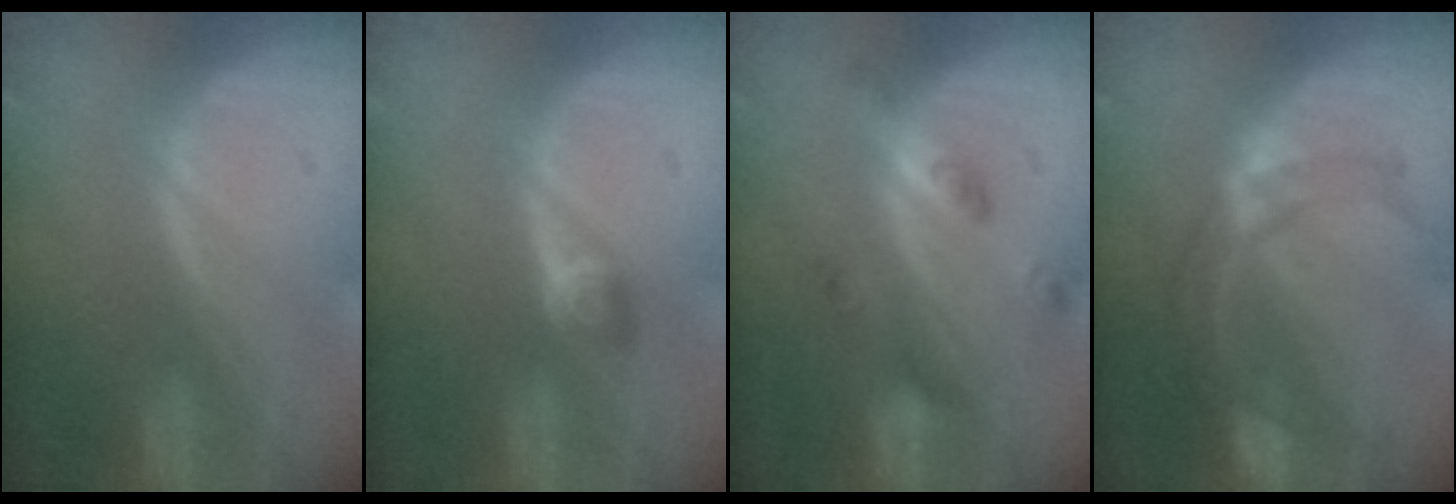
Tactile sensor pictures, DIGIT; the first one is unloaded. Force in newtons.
{"total": 2.5, "press": 2.3, "slide": 1.0}
{"total": 5.2, "press": 4.7, "slide": 2.3}
{"total": 8.9, "press": 7.9, "slide": 4.0}